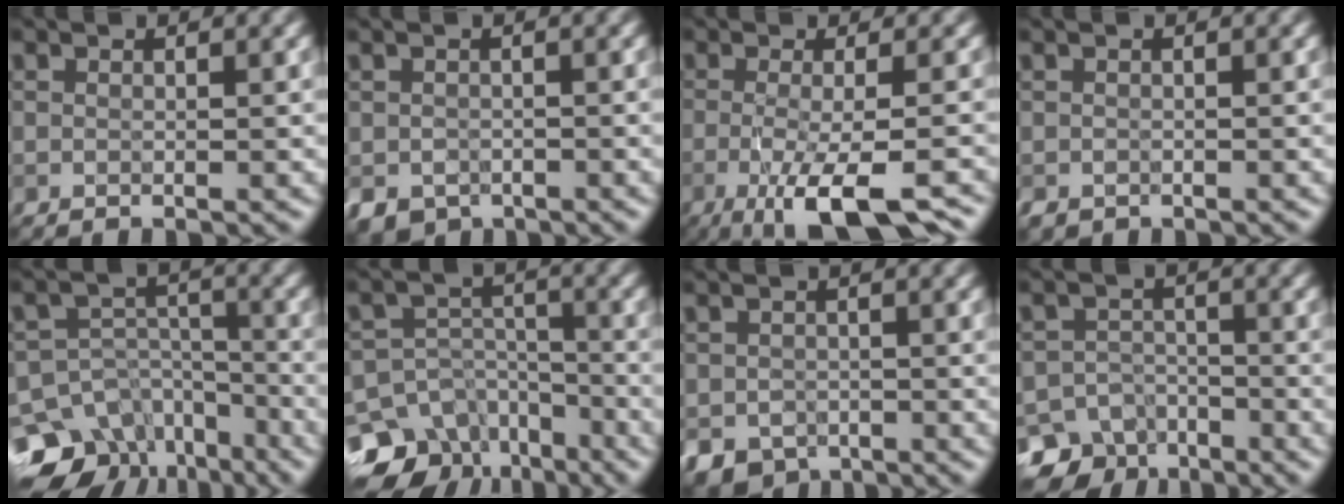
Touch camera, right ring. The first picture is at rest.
{"total": 2.7, "force": [-1.4, 2.0, 1.2], "torque": [-0.023, -0.011, -0.027]}
{"total": 8.8, "force": [-3.7, 2.7, 7.5], "torque": [-0.110, -0.011, -0.059]}
{"total": 0.9, "force": [-0.6, 0.7, 0.2], "torque": [-0.006, -0.003, -0.013]}
{"total": 14.7, "force": [-10.4, 9.5, 4.2], "torque": [-0.096, -0.022, -0.144]}
{"total": 13.2, "force": [-9.0, 8.8, 4.0], "torque": [-0.092, -0.018, -0.130]}
{"total": 3.9, "force": [-2.1, 2.8, 1.7], "torque": [-0.029, -0.015, -0.036]}
{"total": 7.9, "force": [-6.0, 4.9, 1.7], "torque": [-0.005, -0.007, -0.093]}